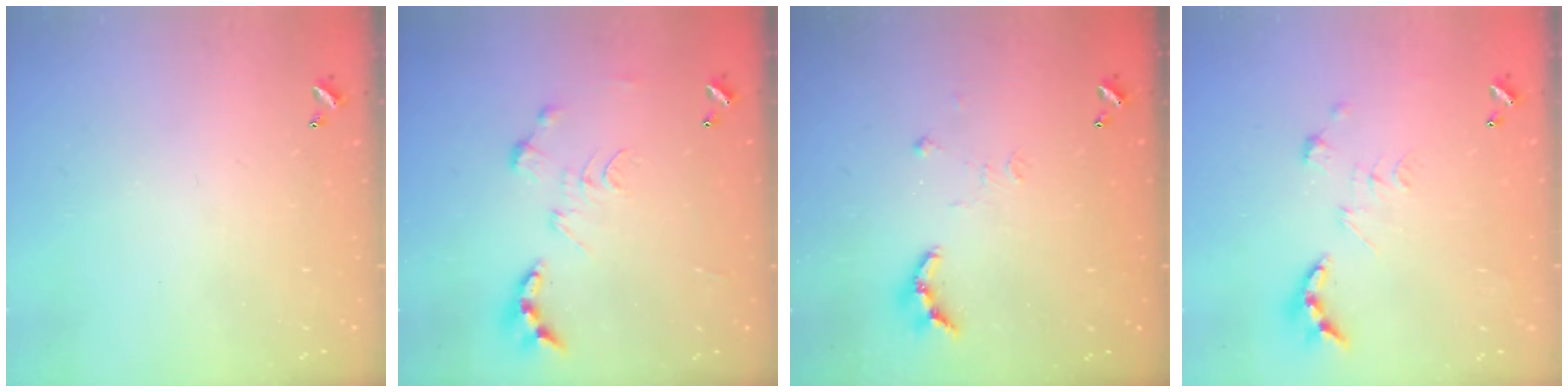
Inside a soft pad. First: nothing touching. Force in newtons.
{"total": 0.0}
{"total": 7.7, "press": 7.6, "slide": 0.6}
{"total": 2.7, "press": 2.2, "slide": 1.5}